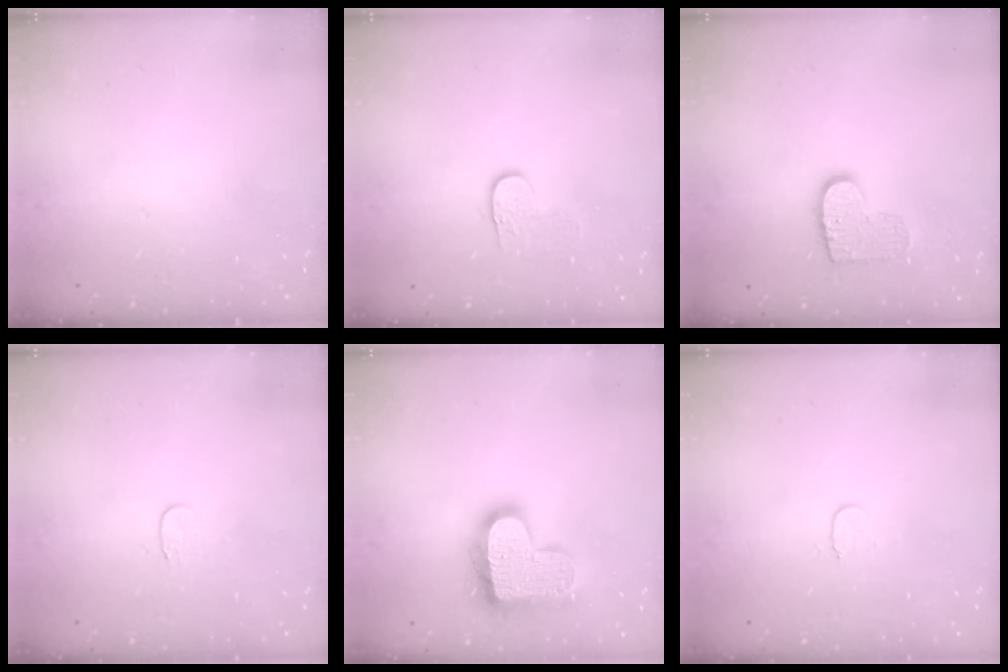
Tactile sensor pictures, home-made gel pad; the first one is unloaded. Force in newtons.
{"total": 3.7, "press": 3.7, "slide": 0.2}
{"total": 10.2, "press": 10.1, "slide": 0.5}
{"total": 3.3, "press": 3.3, "slide": 0.4}
{"total": 18.7, "press": 18.7, "slide": 1.2}
{"total": 3.5, "press": 3.5, "slide": 0.4}